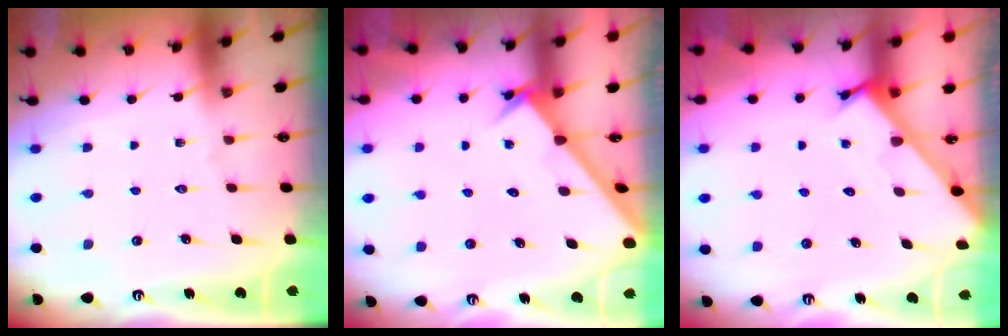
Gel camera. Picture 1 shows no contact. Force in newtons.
{"total": 2.0, "press": 2.0, "slide": 0.2}
{"total": 2.5, "press": 2.5, "slide": 0.1}